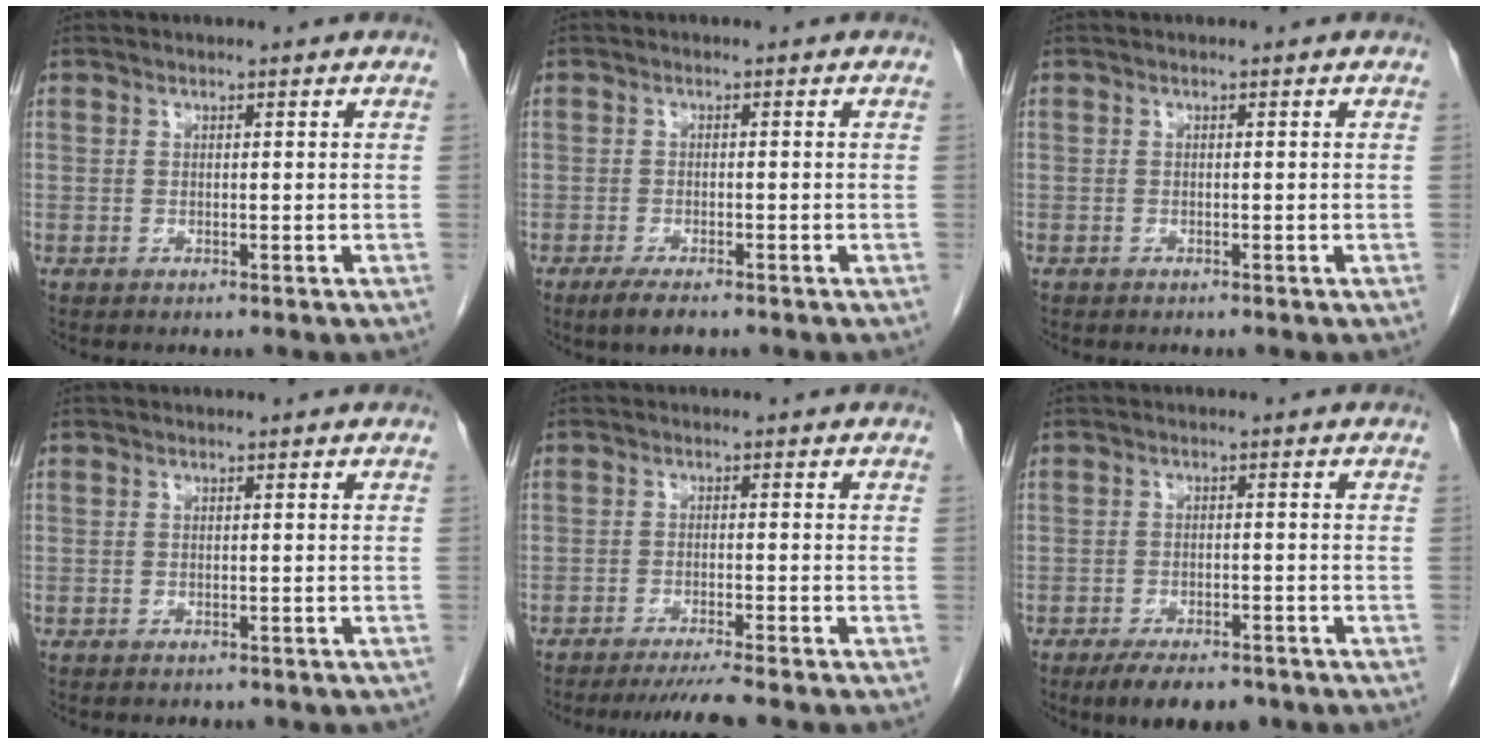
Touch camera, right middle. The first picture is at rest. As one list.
[{"total": 3.4, "force": [-2.4, 0.8, 2.3], "torque": [-0.043, -0.006, -0.039]}, {"total": 0.0}, {"total": 2.5, "force": [-2.1, 1.2, 0.9], "torque": [-0.013, -0.003, -0.019]}, {"total": 6.0, "force": [-5.2, -1.0, 2.8], "torque": [-0.032, -0.018, -0.081]}, {"total": 7.2, "force": [-5.4, 2.7, 3.8], "torque": [-0.055, -0.004, -0.081]}]